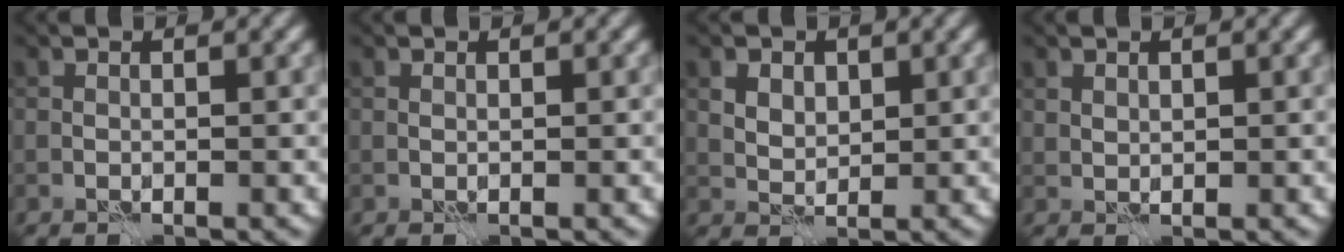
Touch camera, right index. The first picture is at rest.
{"total": 0.0}
{"total": 3.3, "force": [1.7, 2.2, 1.8], "torque": [-0.044, 0.007, 0.029]}
{"total": 0.9, "force": [0.6, 0.5, 0.3], "torque": [-0.008, -0.002, 0.015]}